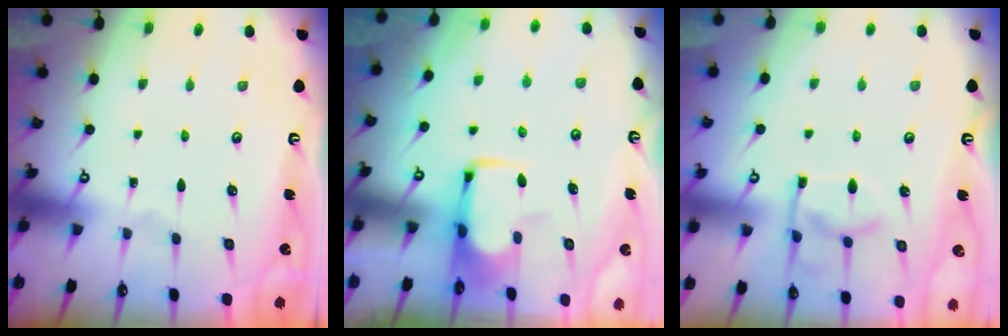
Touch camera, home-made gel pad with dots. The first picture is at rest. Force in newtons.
{"total": 1.9, "press": 1.8, "slide": 0.5}
{"total": 8.8, "press": 8.7, "slide": 1.3}